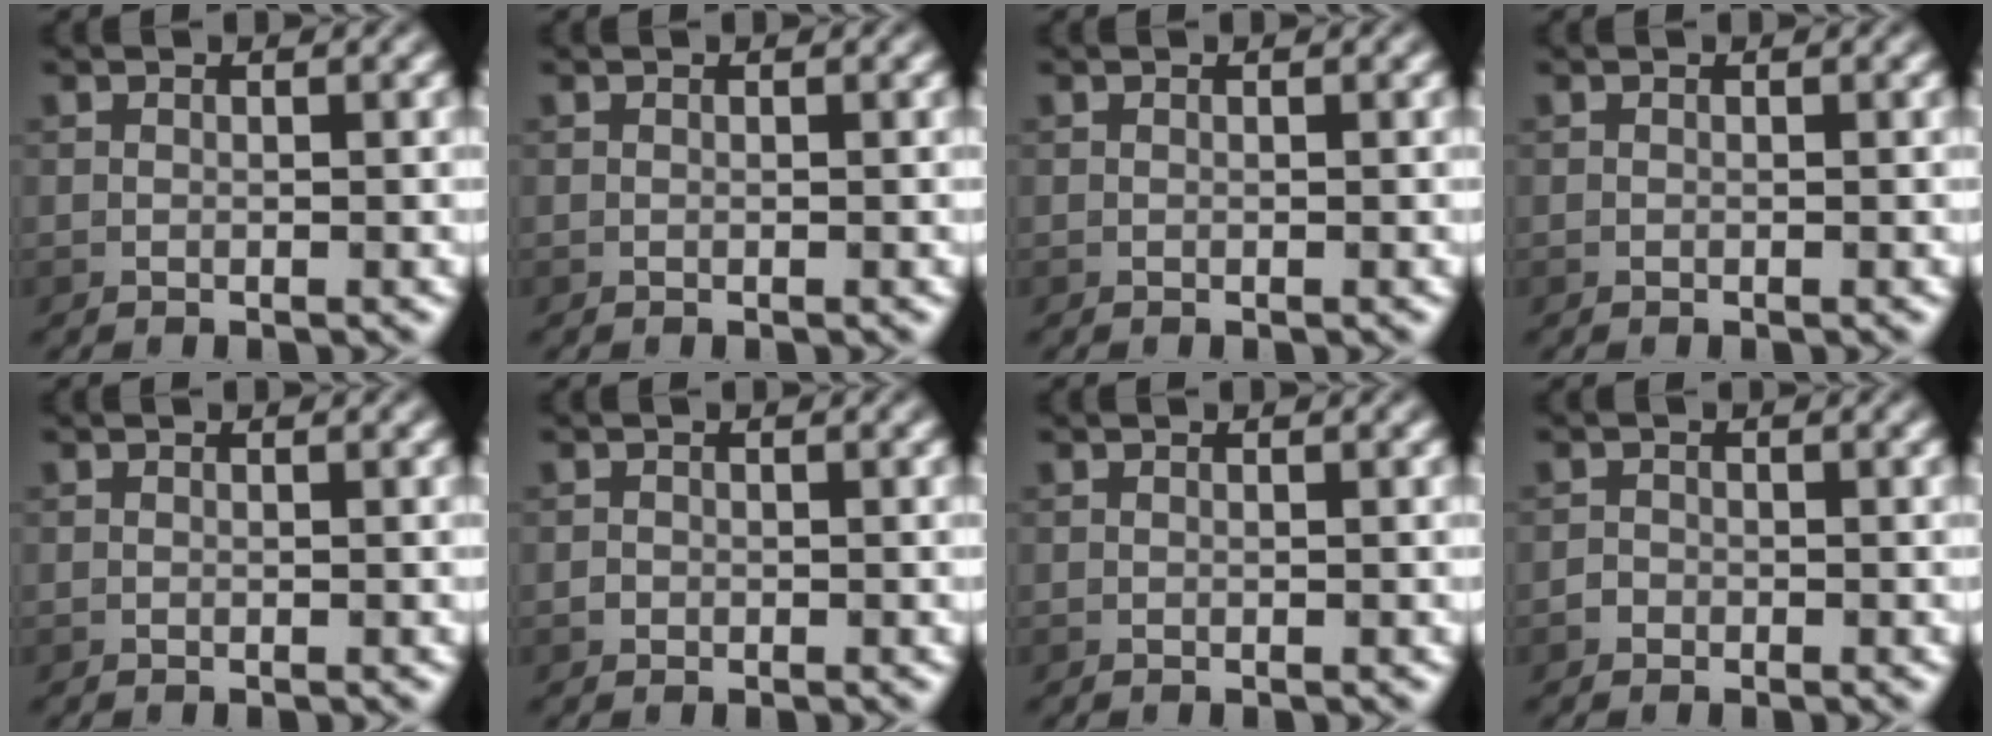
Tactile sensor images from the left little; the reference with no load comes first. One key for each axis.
{"total": 0.0}
{"total": 0.0}
{"total": 0.0}
{"total": 0.0}
{"total": 0.6, "fx": -0.2, "fy": 0.6, "fz": 0.1, "tx": 0.001, "ty": -0.005, "tz": -0.007}
{"total": 0.0}
{"total": 0.8, "fx": -0.5, "fy": 0.7, "fz": 0.0, "tx": 0.005, "ty": -0.002, "tz": -0.013}